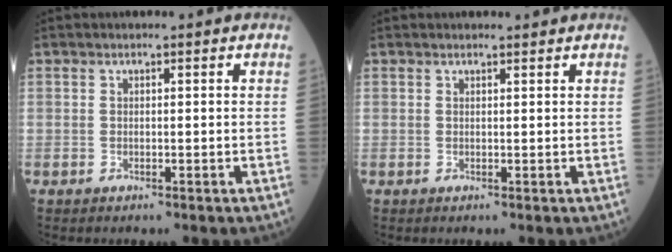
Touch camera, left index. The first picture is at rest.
{"total": 1.4, "force": [1.4, 0.2, 0.2], "torque": [-0.007, 0.004, 0.017]}